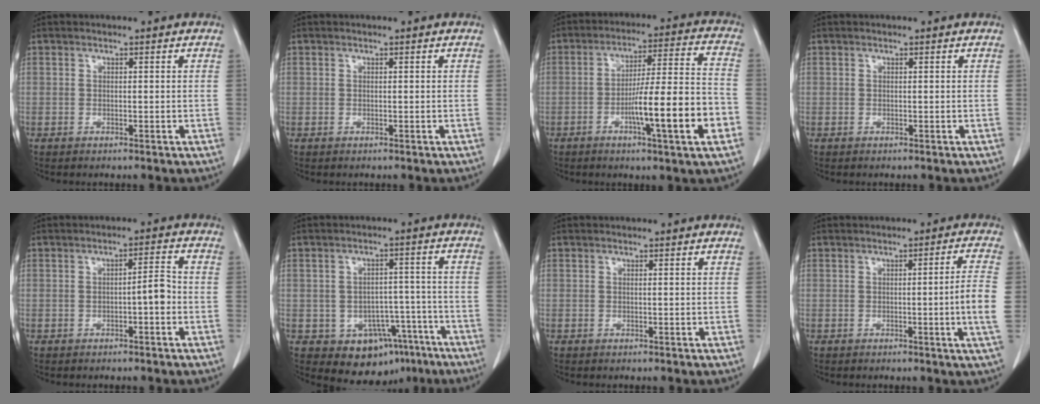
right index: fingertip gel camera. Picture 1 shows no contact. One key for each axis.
{"total": 0.0}
{"total": 14.5, "fx": -5.0, "fy": 0.3, "fz": 13.6, "tx": -0.218, "ty": 0.003, "tz": -0.076}
{"total": 0.0}
{"total": 3.1, "fx": -0.9, "fy": 0.5, "fz": 2.9, "tx": -0.037, "ty": 0.006, "tz": -0.015}
{"total": 9.9, "fx": -5.6, "fy": 7.2, "fz": 3.8, "tx": -0.025, "ty": 0.031, "tz": -0.068}
{"total": 0.0}
{"total": 5.3, "fx": -0.8, "fy": -1.3, "fz": 5.1, "tx": -0.067, "ty": -0.007, "tz": -0.014}